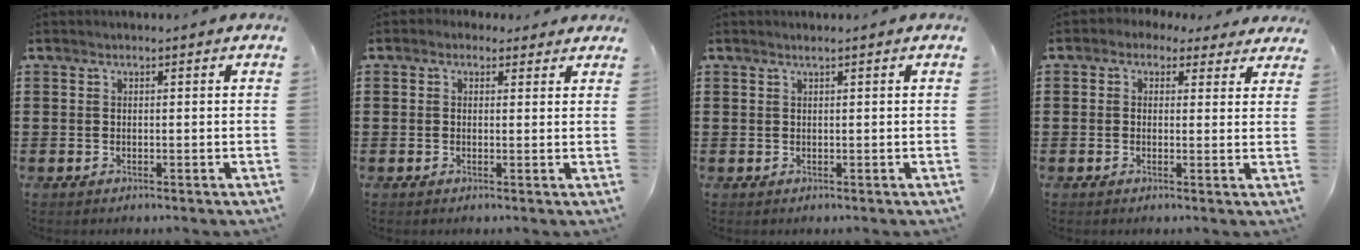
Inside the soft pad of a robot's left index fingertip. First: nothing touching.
{"total": 1.5, "force": [0.9, 1.1, 0.4], "torque": [-0.013, 0.007, 0.017]}
{"total": 0.6, "force": [0.4, -0.1, 0.4], "torque": [-0.006, -0.001, 0.008]}
{"total": 1.8, "force": [1.0, 1.3, 0.8], "torque": [-0.022, 0.007, 0.017]}